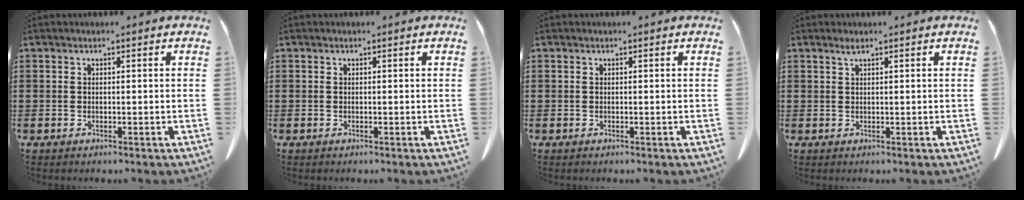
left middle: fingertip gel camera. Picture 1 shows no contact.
{"total": 0.0}
{"total": 0.0}
{"total": 1.0, "force": [0.7, 0.0, 0.7], "torque": [-0.015, 0.001, 0.012]}